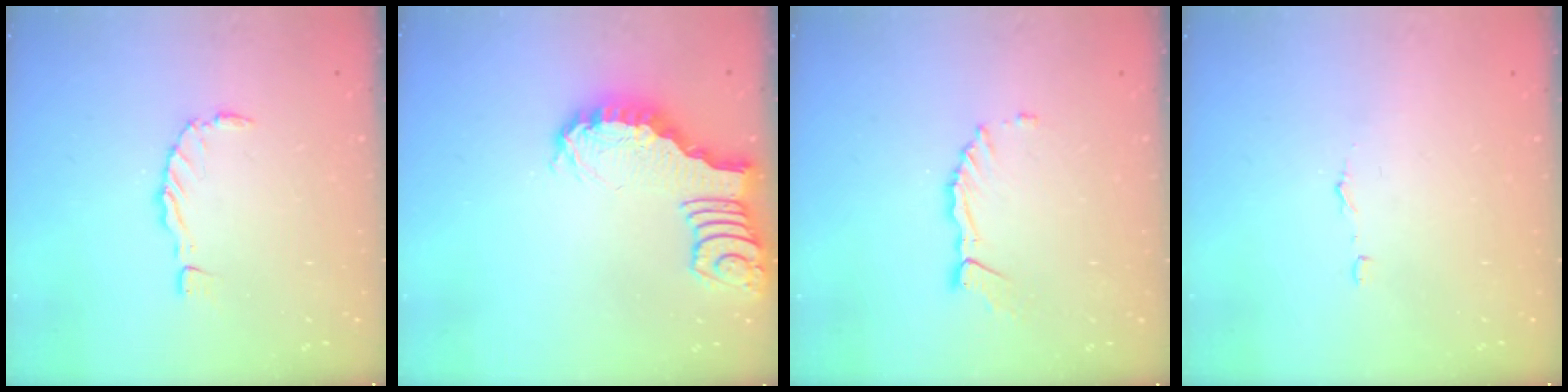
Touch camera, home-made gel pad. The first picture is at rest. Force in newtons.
{"total": 2.7, "press": 2.6, "slide": 0.4}
{"total": 3.8, "press": 3.8, "slide": 0.3}
{"total": 2.9, "press": 2.9, "slide": 0.2}